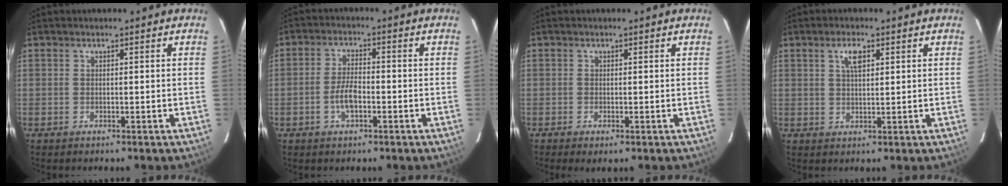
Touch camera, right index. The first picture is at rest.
{"total": 4.8, "force": [-1.9, 2.0, 3.9], "torque": [-0.083, 0.004, -0.035]}
{"total": 1.1, "force": [-0.4, 0.5, 0.9], "torque": [-0.021, -0.004, -0.007]}
{"total": 3.5, "force": [1.6, 1.5, 2.8], "torque": [-0.050, 0.006, 0.029]}